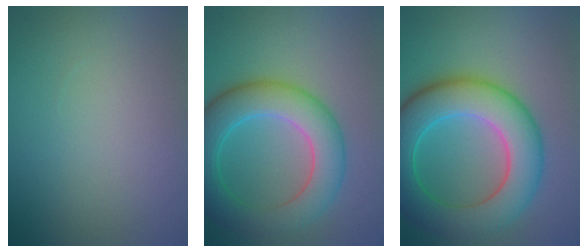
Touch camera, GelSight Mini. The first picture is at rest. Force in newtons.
{"total": 7.6, "press": 7.6, "slide": 0.3}
{"total": 9.6, "press": 9.6, "slide": 0.0}